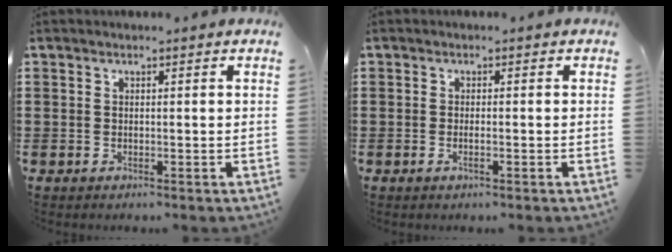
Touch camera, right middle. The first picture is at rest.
{"total": 0.8, "force": [-0.4, 0.1, 0.7], "torque": [-0.013, -0.003, -0.007]}